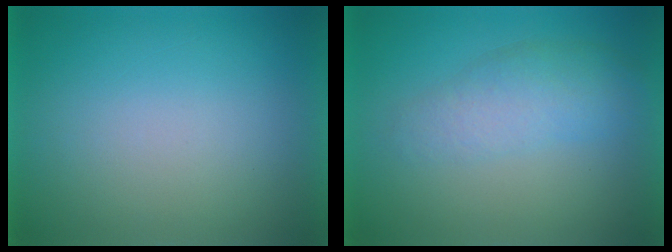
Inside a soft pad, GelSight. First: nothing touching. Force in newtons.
{"total": 3.0}